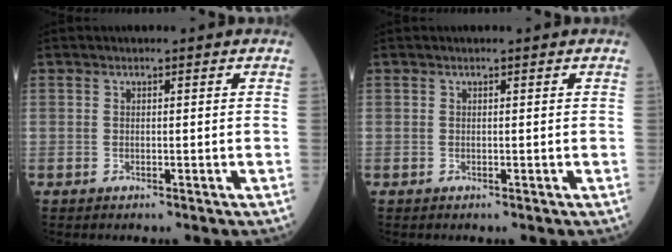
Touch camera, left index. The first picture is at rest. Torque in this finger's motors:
{"motor_torque": [-0.19, -0.20, -0.03, -0.05]}